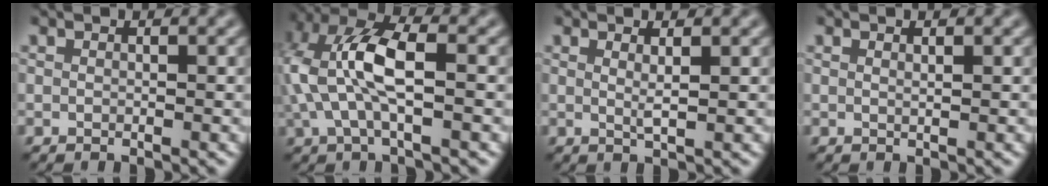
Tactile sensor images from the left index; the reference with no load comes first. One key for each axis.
{"total": 7.6, "fx": 0.2, "fy": 3.4, "fz": 6.8, "tx": -0.154, "ty": 0.017, "tz": 0.001}
{"total": 1.5, "fx": 0.5, "fy": 0.3, "fz": 1.4, "tx": -0.022, "ty": -0.001, "tz": 0.007}
{"total": 0.6, "fx": 0.3, "fy": 0.2, "fz": 0.5, "tx": -0.002, "ty": 0.002, "tz": 0.005}